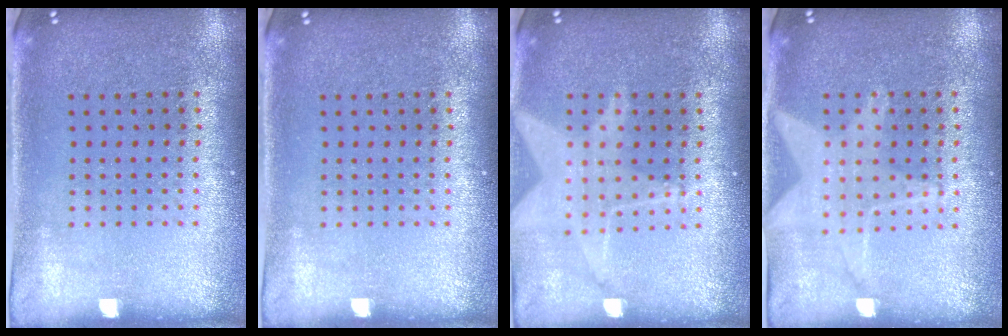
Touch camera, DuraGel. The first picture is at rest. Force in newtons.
{"total": 0.0}
{"total": 1.7, "press": 1.4, "slide": 1.0}
{"total": 1.3, "press": 1.2, "slide": 0.3}